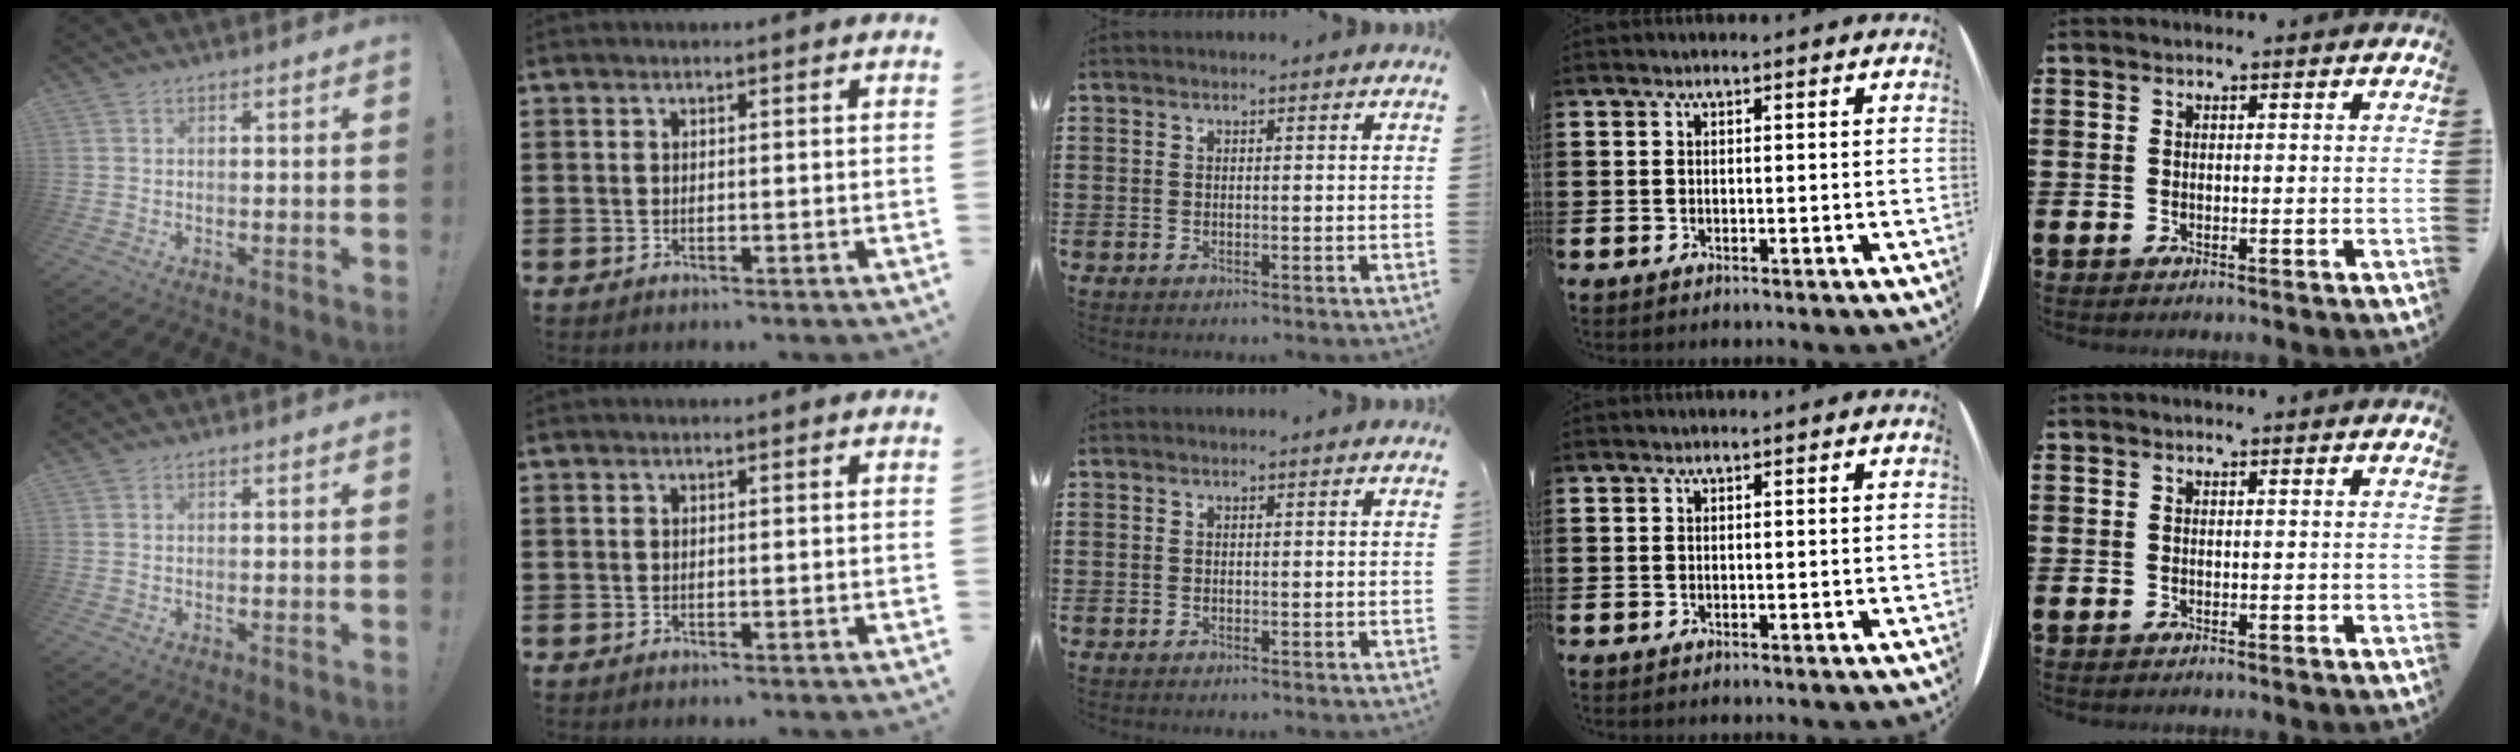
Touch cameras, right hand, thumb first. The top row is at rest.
{}